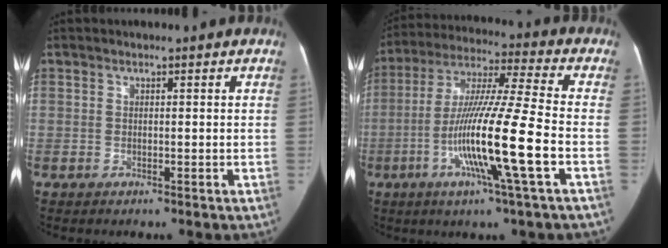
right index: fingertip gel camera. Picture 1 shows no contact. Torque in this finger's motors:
{"motor_torque": [1.86, -0.27, 1.05, 0.21]}